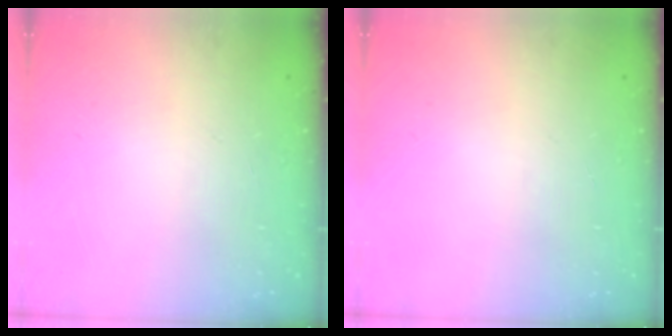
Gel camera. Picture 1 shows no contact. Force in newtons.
{"total": 0.0}